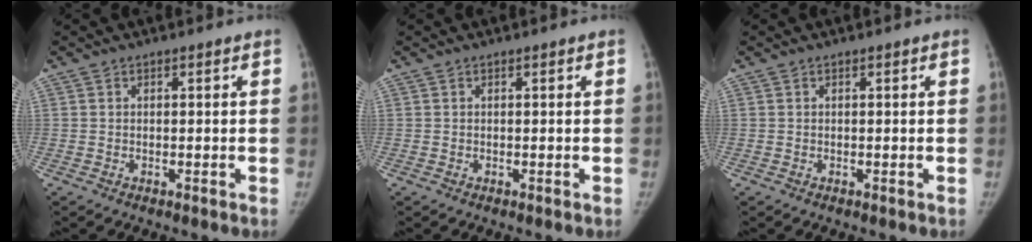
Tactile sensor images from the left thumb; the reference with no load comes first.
{"total": 0.0}
{"total": 0.0}